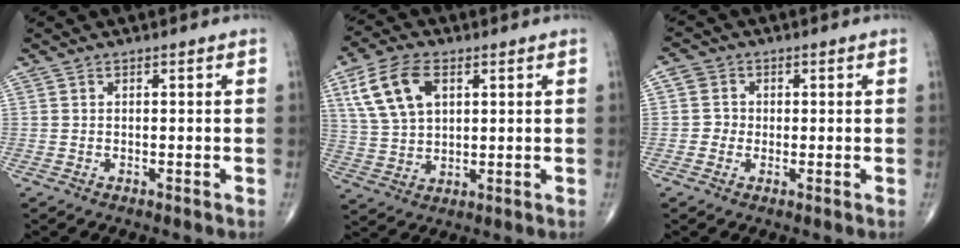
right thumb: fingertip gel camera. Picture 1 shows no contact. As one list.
[{"total": 11.4, "force": [4.4, 6.7, 8.2], "torque": [-0.158, 0.000, 0.088]}, {"total": 3.2, "force": [-0.2, 3.1, 0.8], "torque": [0.006, 0.007, -0.009]}]